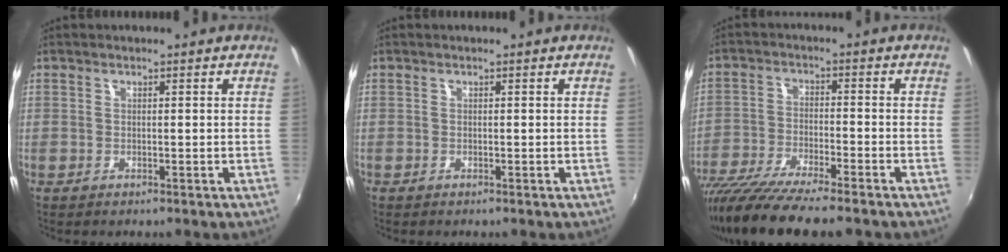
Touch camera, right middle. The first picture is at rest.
{"total": 0.0}
{"total": 15.1, "force": [-12.3, 1.6, 8.6], "torque": [-0.180, -0.047, -0.217]}